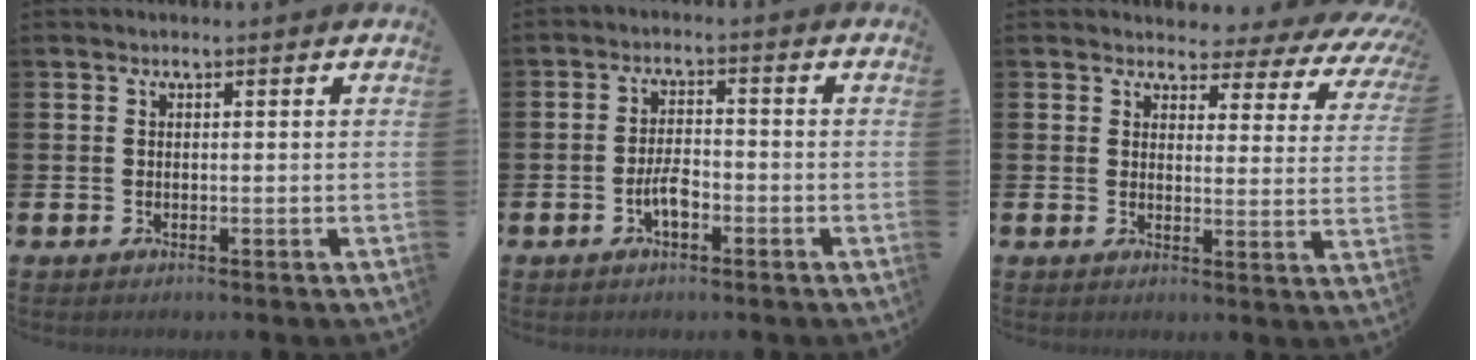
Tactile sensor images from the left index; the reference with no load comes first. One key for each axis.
{"total": 3.3, "fx": -1.4, "fy": 1.4, "fz": 2.6, "tx": -0.049, "ty": 0.006, "tz": -0.026}
{"total": 3.2, "fx": 2.7, "fy": 1.6, "fz": 0.6, "tx": -0.018, "ty": -0.032, "tz": 0.039}